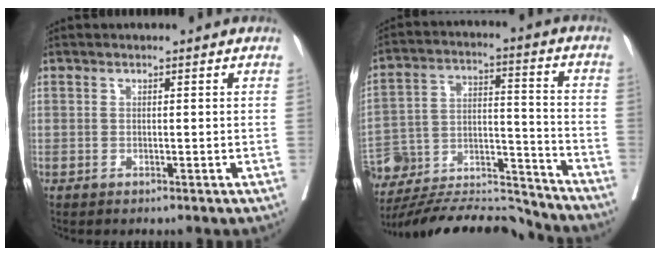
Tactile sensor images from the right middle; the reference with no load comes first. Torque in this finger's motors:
{"motor_torque": [0.49, -1.63, 0.33, 0.14]}